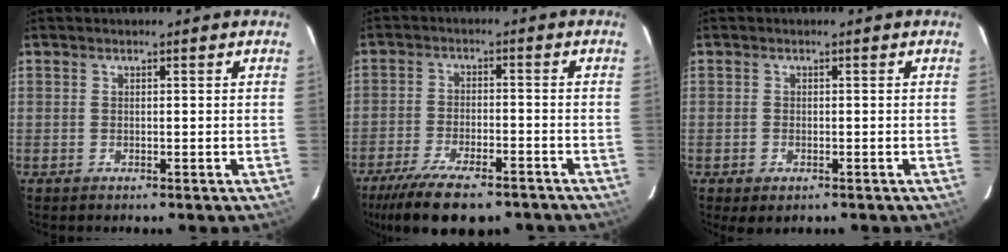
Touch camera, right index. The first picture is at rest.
{"total": 15.9, "force": [-12.2, 5.1, 8.9], "torque": [-0.187, -0.039, -0.194]}
{"total": 2.1, "force": [-1.1, 1.3, 1.1], "torque": [-0.020, -0.008, -0.017]}